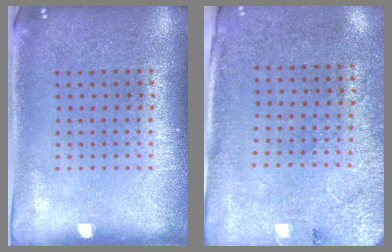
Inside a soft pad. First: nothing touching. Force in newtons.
{"total": 2.7, "press": 2.3, "slide": 1.5}